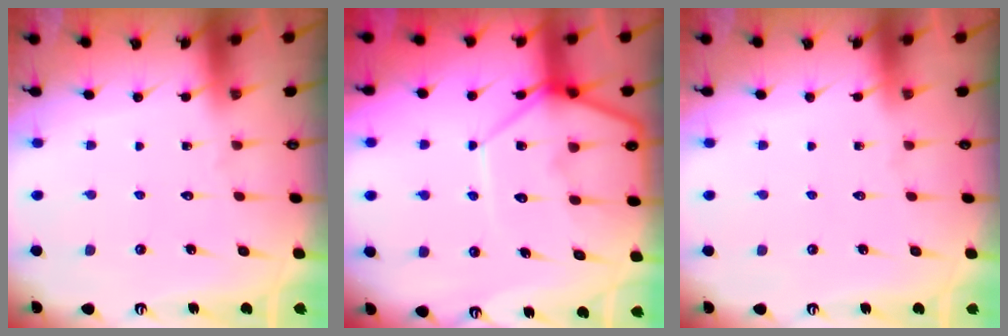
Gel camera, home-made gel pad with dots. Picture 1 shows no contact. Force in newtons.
{"total": 12.1, "press": 12.1, "slide": 1.1}
{"total": 0.0}